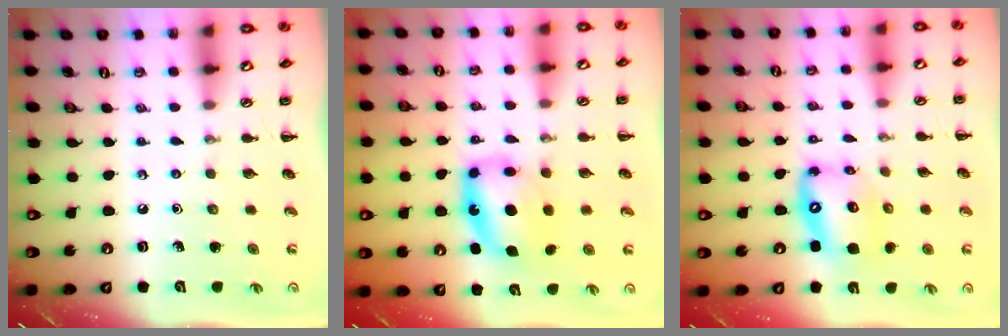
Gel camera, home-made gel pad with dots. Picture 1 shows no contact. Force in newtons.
{"total": 9.5, "press": 9.2, "slide": 2.3}
{"total": 13.3, "press": 12.8, "slide": 3.5}